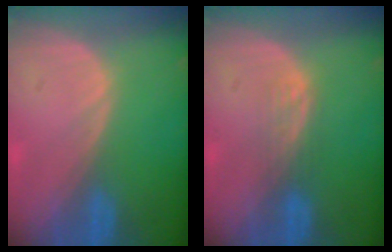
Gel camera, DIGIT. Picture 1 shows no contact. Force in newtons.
{"total": 2.4, "press": 2.3, "slide": 0.4}